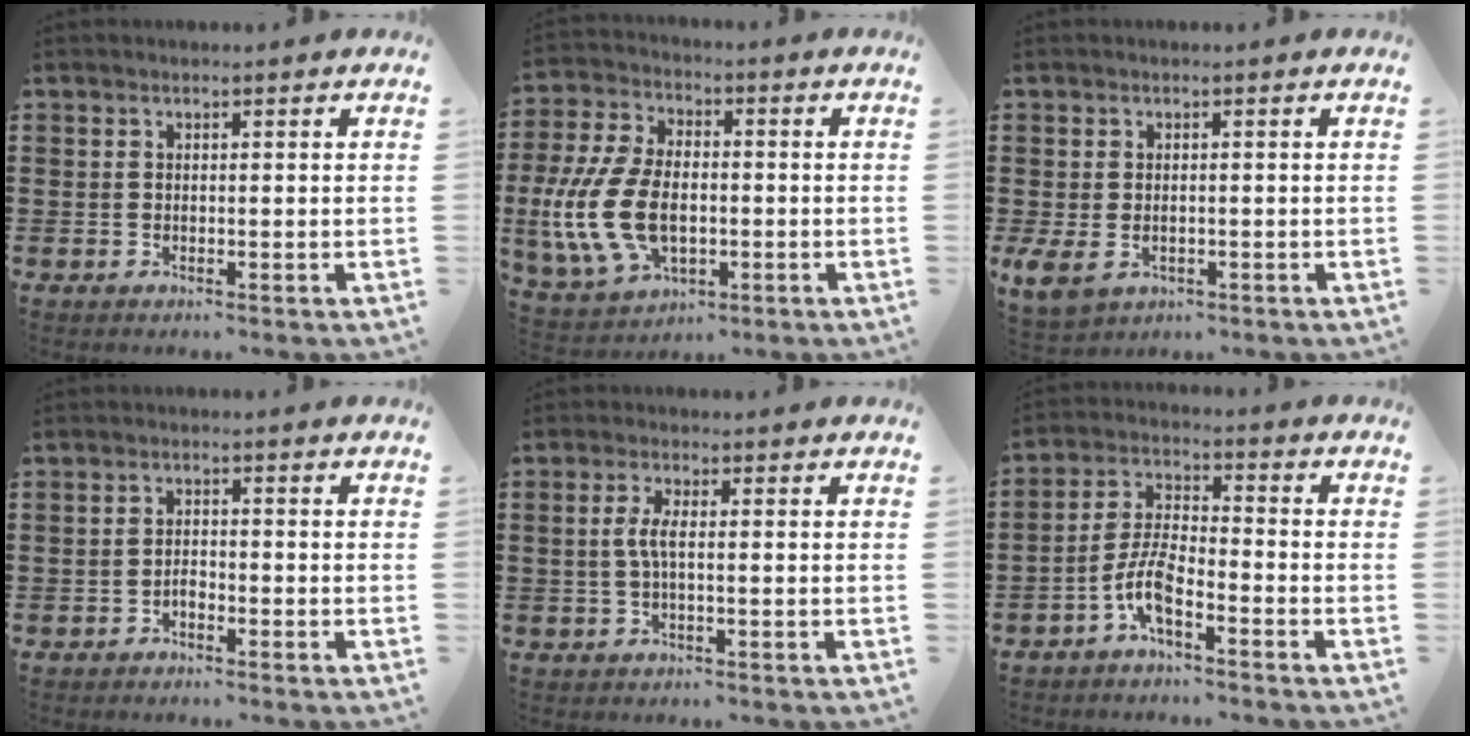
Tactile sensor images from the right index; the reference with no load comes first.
{"total": 12.9, "force": [-2.1, 7.8, 10.0], "torque": [-0.244, -0.004, -0.039]}
{"total": 2.3, "force": [-0.6, 1.4, 1.7], "torque": [-0.049, -0.004, -0.017]}
{"total": 1.5, "force": [-1.0, 0.6, 0.8], "torque": [-0.018, 0.001, -0.021]}
{"total": 3.1, "force": [-0.3, 0.6, 3.0], "torque": [-0.070, -0.003, -0.012]}
{"total": 6.5, "force": [-3.9, 1.9, 4.8], "torque": [-0.125, -0.008, -0.083]}